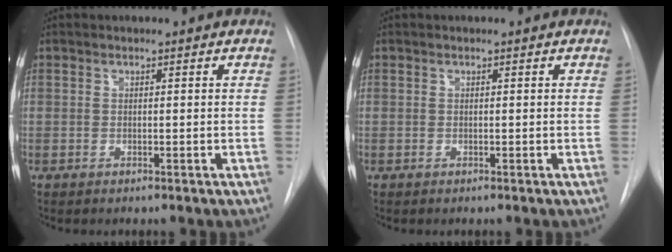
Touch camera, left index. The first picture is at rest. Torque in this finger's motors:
{"motor_torque": [0.00, 0.00, 0.00, 0.00]}